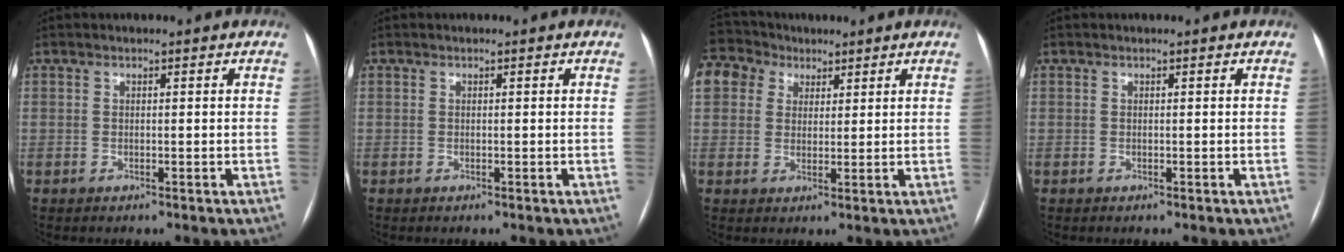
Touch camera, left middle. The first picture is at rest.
{"total": 0.0}
{"total": 12.7, "force": [7.4, 9.2, 4.5], "torque": [-0.137, 0.059, 0.141]}
{"total": 0.0}